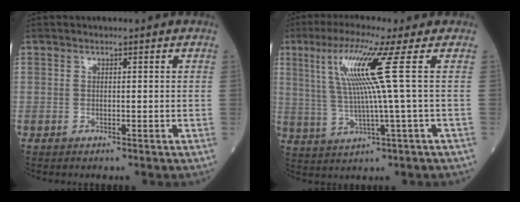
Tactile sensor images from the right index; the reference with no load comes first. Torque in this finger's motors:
{"motor_torque": [1.26, 0.51, 0.66, 0.21]}